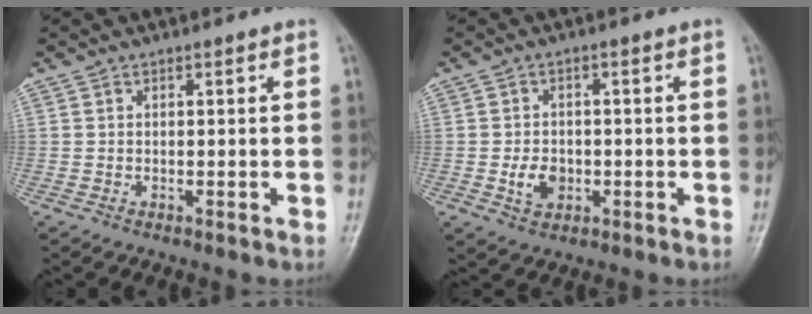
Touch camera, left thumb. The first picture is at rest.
{"total": 4.6, "force": [-1.0, 3.5, 2.8], "torque": [-0.035, 0.003, -0.014]}